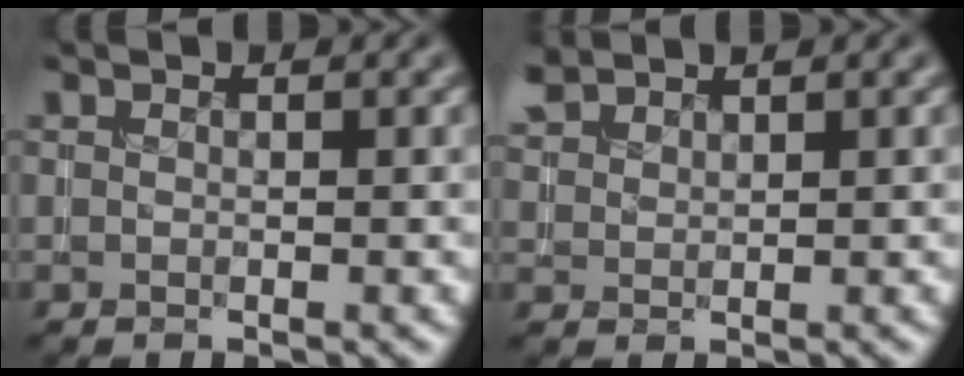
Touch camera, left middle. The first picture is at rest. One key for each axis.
{"total": 2.0, "fx": 1.9, "fy": 0.4, "fz": 0.3, "tx": -0.008, "ty": 0.007, "tz": 0.044}